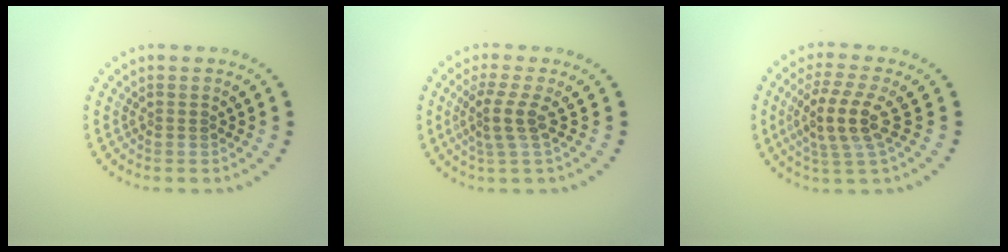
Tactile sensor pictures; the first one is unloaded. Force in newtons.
{"total": 2.7, "press": 1.9, "slide": 1.9}
{"total": 4.0, "press": 3.4, "slide": 2.1}